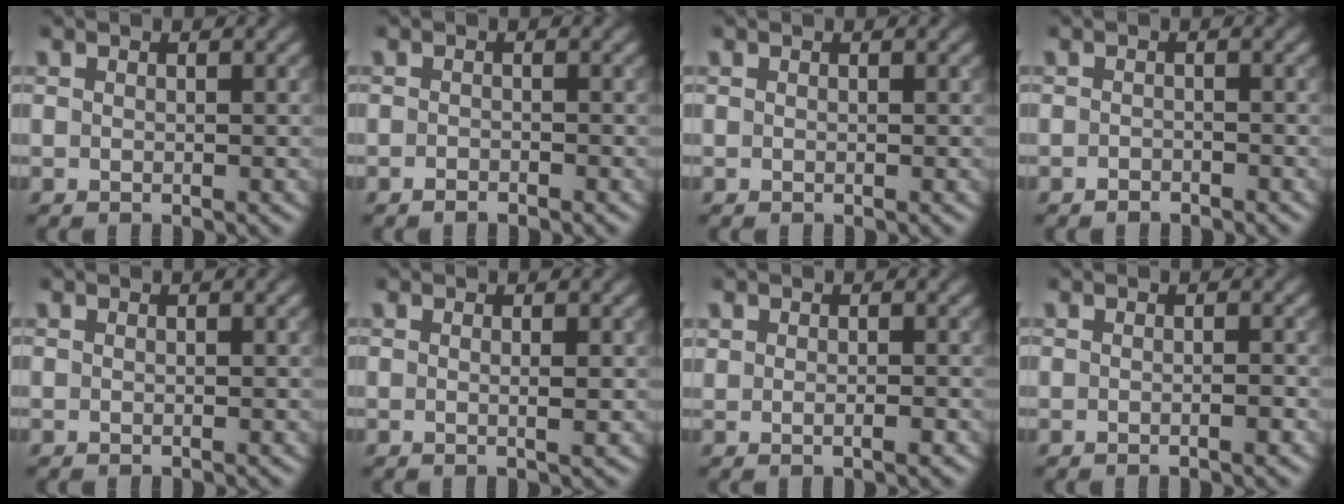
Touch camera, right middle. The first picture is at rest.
{"total": 0.7, "force": [-0.6, 0.1, 0.3], "torque": [-0.003, 0.001, -0.012]}
{"total": 0.0}
{"total": 0.8, "force": [-0.8, 0.3, 0.2], "torque": [-0.001, 0.000, -0.014]}
{"total": 0.0}
{"total": 1.0, "force": [0.1, 0.1, 0.9], "torque": [-0.012, 0.001, -0.001]}
{"total": 1.1, "force": [-0.1, 0.6, 1.0], "torque": [-0.018, -0.004, 0.003]}
{"total": 0.8, "force": [-0.4, 0.1, 0.8], "torque": [-0.010, 0.001, -0.006]}